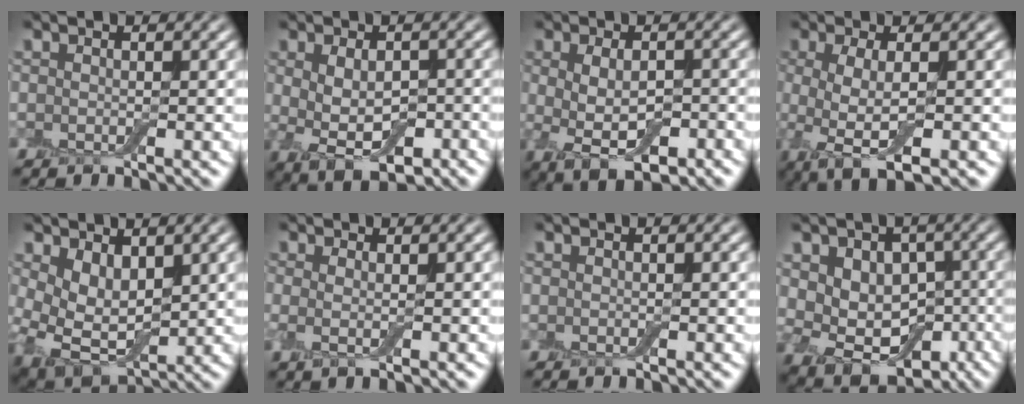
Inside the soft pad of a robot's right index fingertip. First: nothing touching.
{"total": 5.3, "force": [-0.9, 2.6, 4.5], "torque": [-0.076, -0.014, -0.006]}
{"total": 5.0, "force": [-1.1, 2.1, 4.4], "torque": [-0.077, -0.015, -0.013]}
{"total": 4.8, "force": [-1.3, 1.3, 4.4], "torque": [-0.076, -0.013, -0.026]}
{"total": 6.0, "force": [0.8, 3.9, 4.5], "torque": [-0.096, -0.013, 0.021]}
{"total": 1.4, "force": [0.1, 0.2, 1.4], "torque": [-0.030, -0.005, 0.001]}
{"total": 0.0}
{"total": 7.2, "force": [-0.5, 5.4, 4.7], "torque": [-0.065, -0.008, -0.003]}